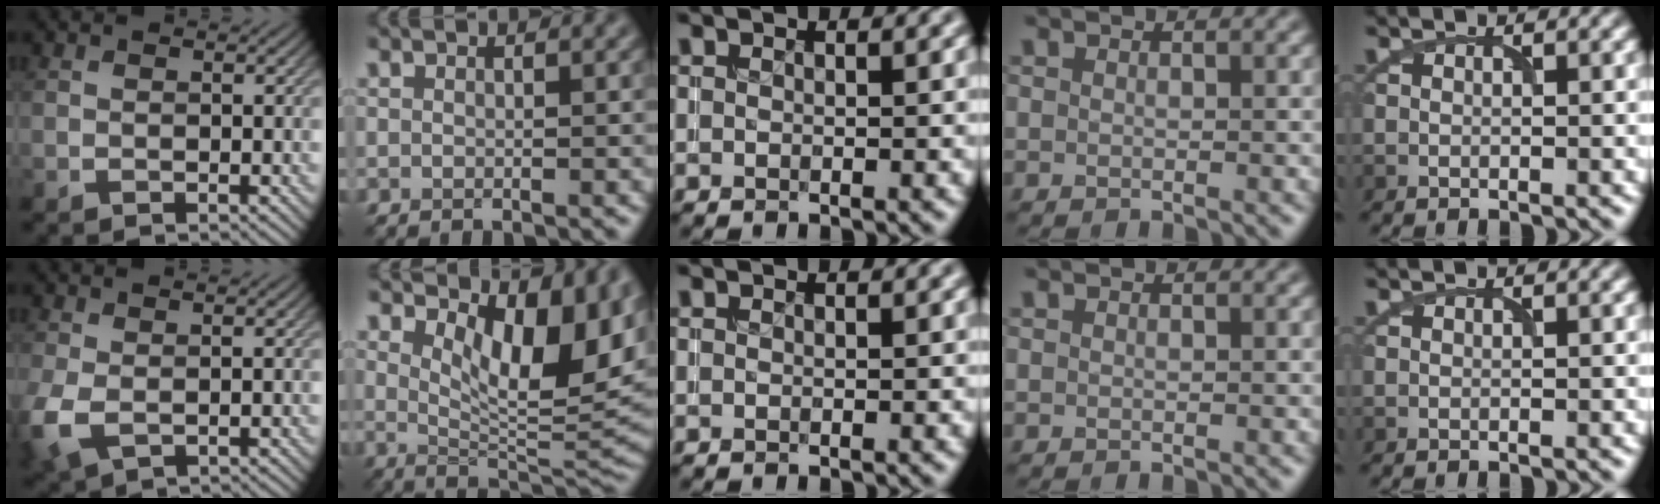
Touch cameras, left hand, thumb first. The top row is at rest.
{"thumb": {"total": 5.2, "force": [-0.9, 3.3, 4.0], "torque": [-0.111, -0.013, -0.019]}, "index": {"total": 10.6, "force": [3.9, 4.4, 8.8], "torque": [-0.131, -0.008, 0.070]}}